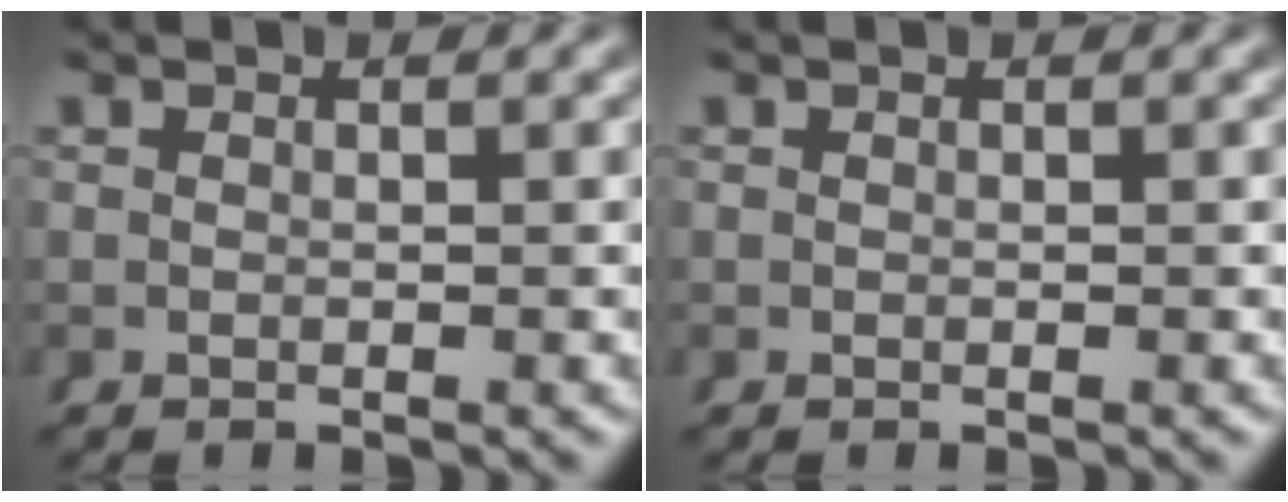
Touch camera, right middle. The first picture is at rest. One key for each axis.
{"total": 0.0}